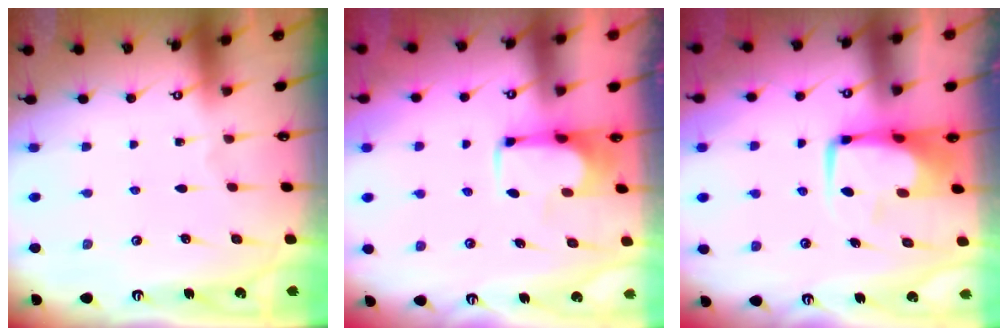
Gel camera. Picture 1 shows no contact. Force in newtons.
{"total": 0.9, "press": 0.3, "slide": 0.8}
{"total": 0.6, "press": 0.2, "slide": 0.5}